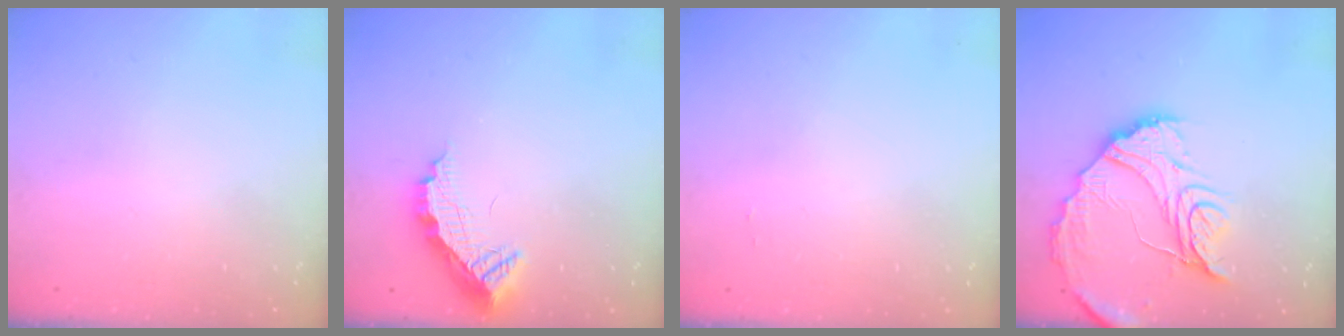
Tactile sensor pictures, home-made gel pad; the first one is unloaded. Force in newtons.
{"total": 11.3, "press": 11.3, "slide": 1.1}
{"total": 5.9, "press": 5.9, "slide": 0.3}
{"total": 16.7, "press": 16.7, "slide": 1.3}